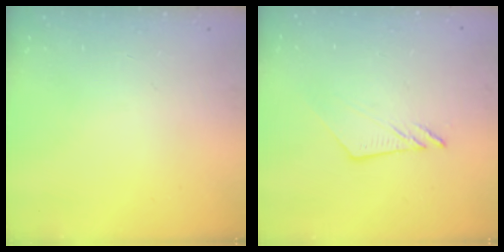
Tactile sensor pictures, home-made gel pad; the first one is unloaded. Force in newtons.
{"total": 6.7, "press": 6.7, "slide": 0.1}